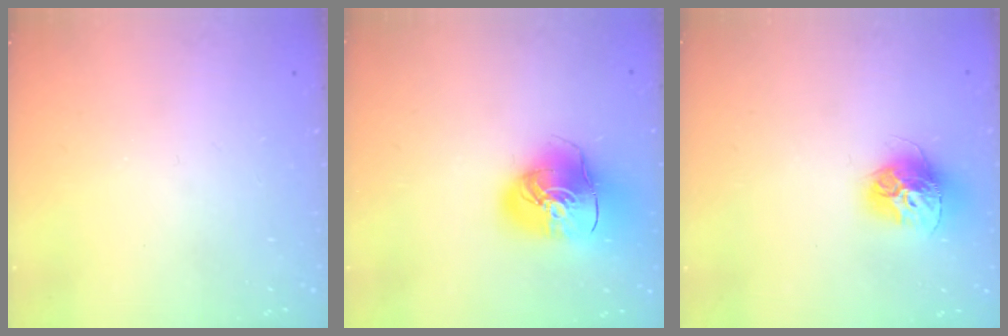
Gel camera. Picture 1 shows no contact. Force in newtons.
{"total": 13.8, "press": 13.6, "slide": 2.0}
{"total": 13.8, "press": 13.8, "slide": 1.3}